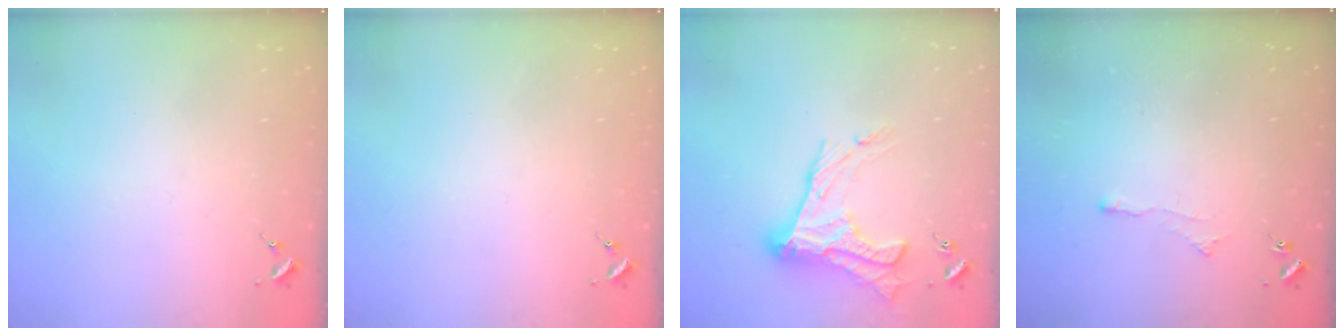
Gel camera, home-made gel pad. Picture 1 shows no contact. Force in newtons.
{"total": 0.0}
{"total": 17.8, "press": 17.8, "slide": 1.0}
{"total": 2.8, "press": 2.7, "slide": 0.5}